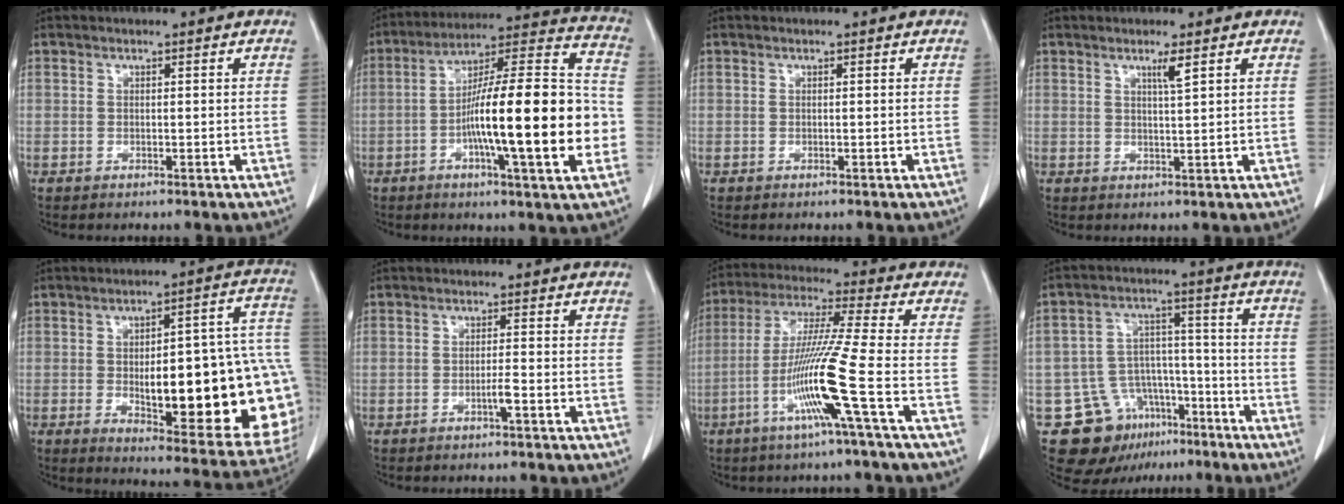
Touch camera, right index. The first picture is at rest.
{"total": 21.9, "force": [-4.4, 2.0, 21.3], "torque": [-0.313, 0.015, -0.069]}
{"total": 0.0}
{"total": 2.2, "force": [1.2, -0.3, 1.7], "torque": [-0.036, -0.006, 0.022]}
{"total": 26.2, "force": [-3.1, 6.5, 25.2], "torque": [-0.247, 0.025, -0.018]}
{"total": 1.5, "force": [-0.7, -0.2, 1.3], "torque": [-0.025, 0.000, -0.011]}
{"total": 12.2, "force": [-4.3, -2.4, 11.2], "torque": [-0.221, -0.013, -0.087]}
{"total": 12.5, "force": [-7.3, 9.0, 4.4], "torque": [-0.073, 0.047, -0.105]}